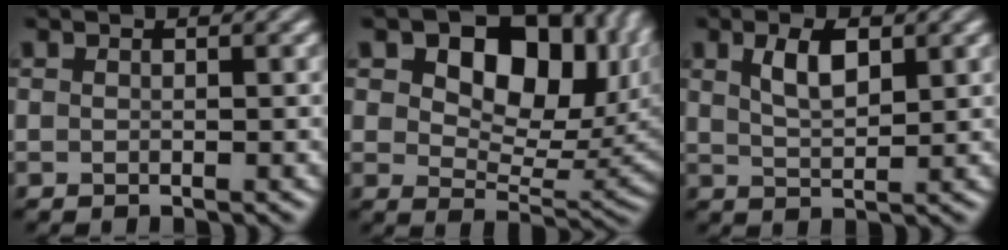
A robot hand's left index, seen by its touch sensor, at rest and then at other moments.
{"total": 13.4, "force": [5.6, 7.6, 9.4], "torque": [-0.136, 0.005, 0.081]}
{"total": 3.2, "force": [1.5, 1.3, 2.5], "torque": [-0.051, 0.002, 0.031]}